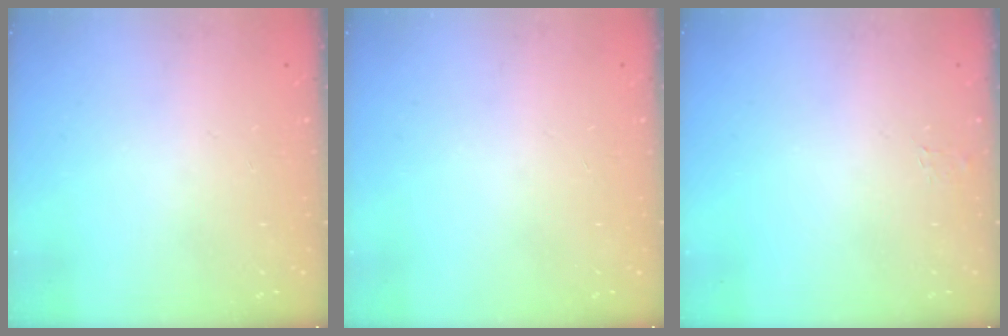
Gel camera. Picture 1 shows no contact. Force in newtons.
{"total": 0.0}
{"total": 3.4, "press": 3.4, "slide": 0.4}